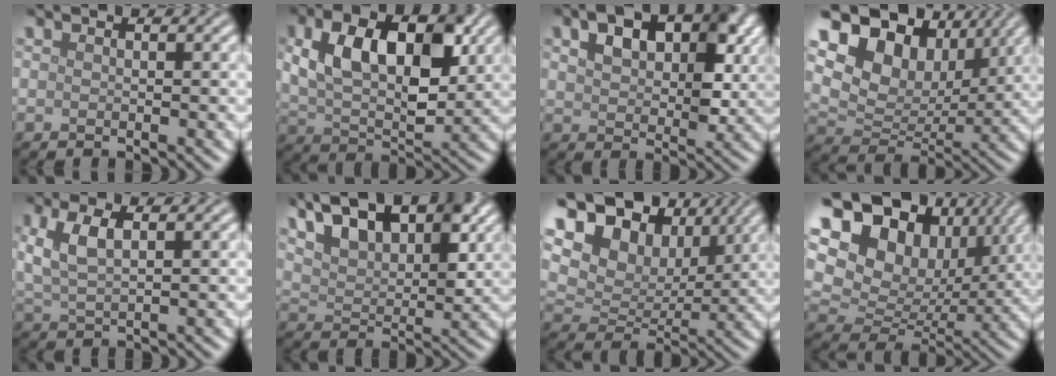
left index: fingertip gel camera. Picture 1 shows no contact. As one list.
[{"total": 9.5, "force": [2.5, 5.3, 7.5], "torque": [-0.127, 0.004, 0.043]}, {"total": 7.7, "force": [2.9, 4.5, 5.5], "torque": [-0.094, 0.003, 0.048]}, {"total": 11.8, "force": [6.6, 7.4, 6.4], "torque": [-0.126, 0.016, 0.109]}, {"total": 4.0, "force": [1.5, 1.8, 3.3], "torque": [-0.078, 0.005, 0.029]}, {"total": 10.4, "force": [5.8, 5.2, 6.9], "torque": [-0.123, 0.028, 0.083]}, {"total": 12.5, "force": [7.0, 7.9, 6.8], "torque": [-0.137, 0.027, 0.097]}, {"total": 13.2, "force": [6.0, 9.4, 7.1], "torque": [-0.156, 0.022, 0.104]}]